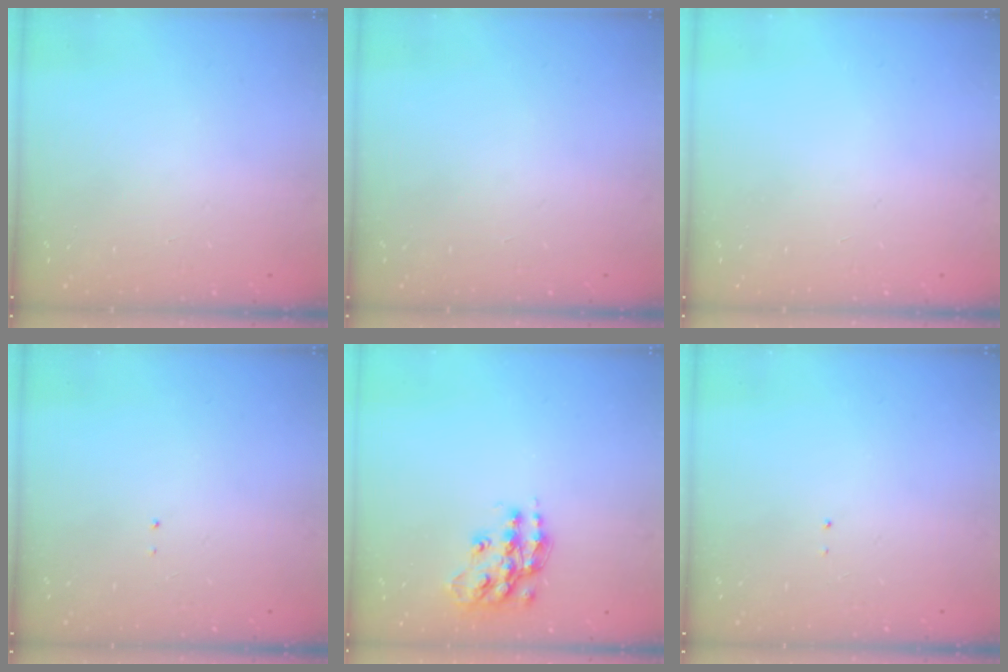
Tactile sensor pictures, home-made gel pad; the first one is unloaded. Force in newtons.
{"total": 0.0}
{"total": 0.0}
{"total": 0.7, "press": 0.7, "slide": 0.1}
{"total": 13.4, "press": 13.4, "slide": 0.9}
{"total": 0.7, "press": 0.7, "slide": 0.1}